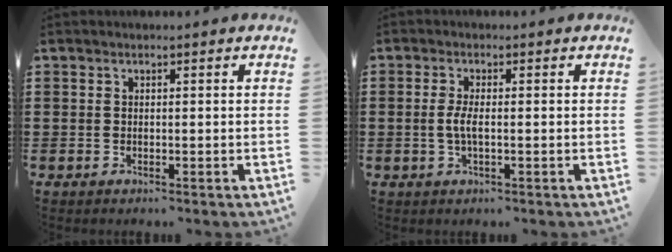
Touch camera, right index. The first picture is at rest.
{"total": 2.8, "force": [-0.5, 0.6, 2.7], "torque": [-0.072, -0.008, -0.017]}